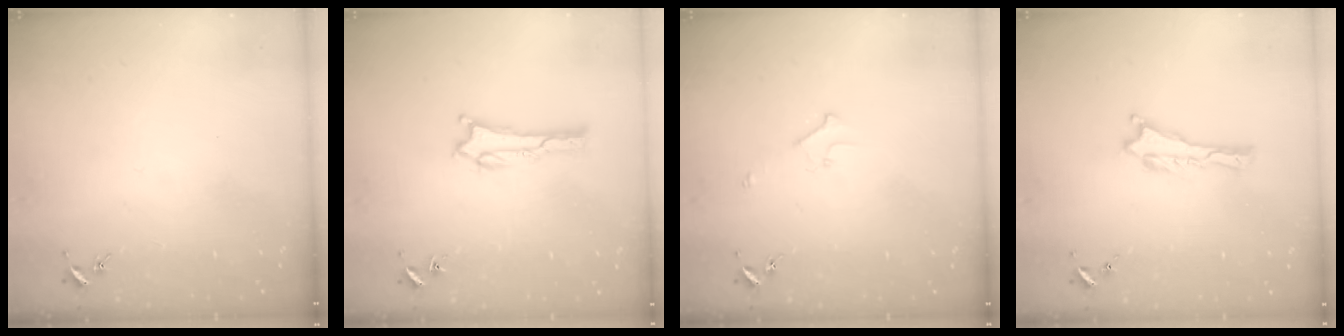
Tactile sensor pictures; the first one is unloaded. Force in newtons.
{"total": 1.3, "press": 1.3, "slide": 0.4}
{"total": 2.2, "press": 2.2, "slide": 0.2}
{"total": 0.0}